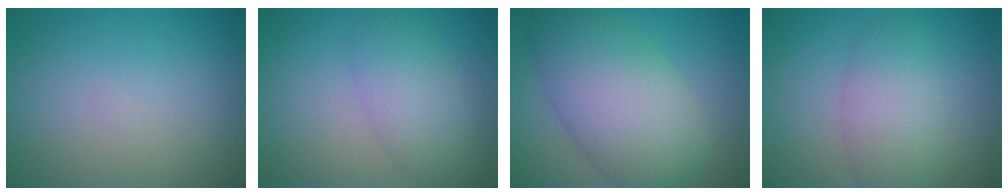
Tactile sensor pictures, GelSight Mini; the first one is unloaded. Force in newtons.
{"total": 4.0, "press": 4.0, "slide": 0.1}
{"total": 9.6, "press": 9.6, "slide": 0.2}
{"total": 4.4, "press": 4.4, "slide": 0.2}